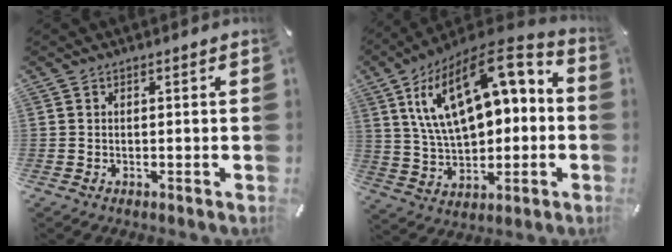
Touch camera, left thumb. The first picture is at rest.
{"total": 20.7, "force": [7.6, 12.3, 14.7], "torque": [-0.272, -0.036, 0.130]}